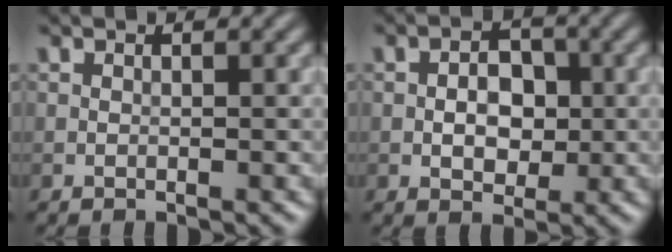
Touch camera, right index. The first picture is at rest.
{"total": 3.2, "force": [-0.3, 2.2, 2.3], "torque": [-0.036, 0.003, -0.007]}